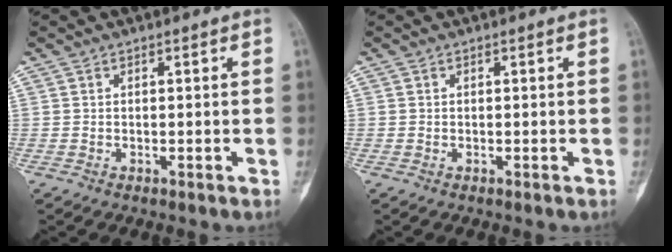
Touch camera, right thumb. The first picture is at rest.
{"total": 0.0}